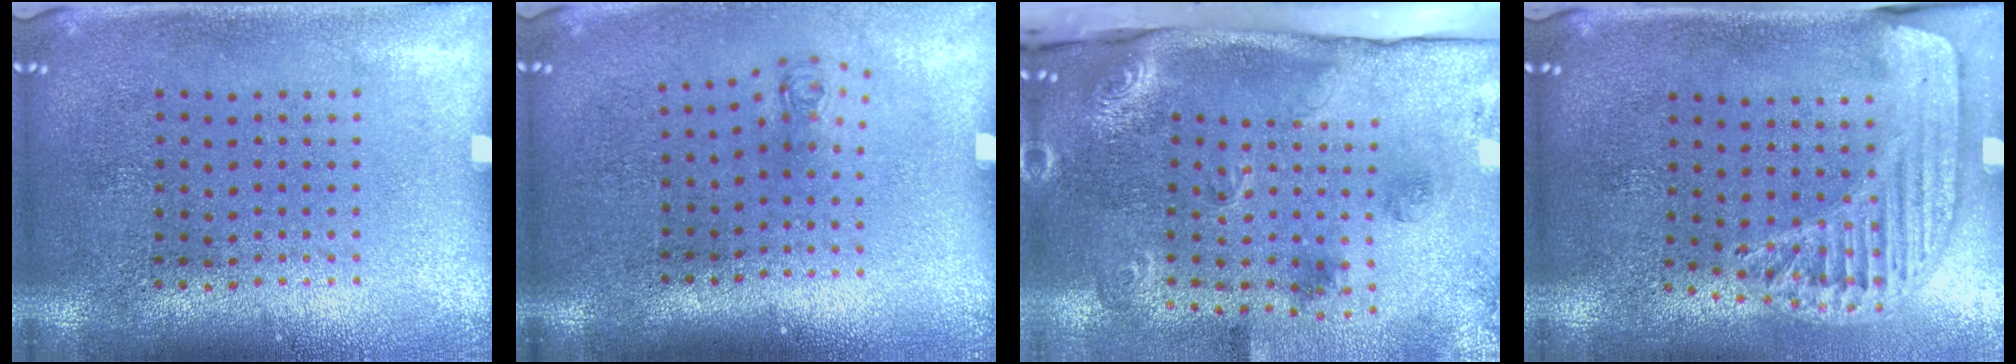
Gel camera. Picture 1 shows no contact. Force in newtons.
{"total": 0.7, "press": 0.3, "slide": 0.7}
{"total": 2.8, "press": 1.9, "slide": 2.1}
{"total": 1.5, "press": 1.5, "slide": 0.2}